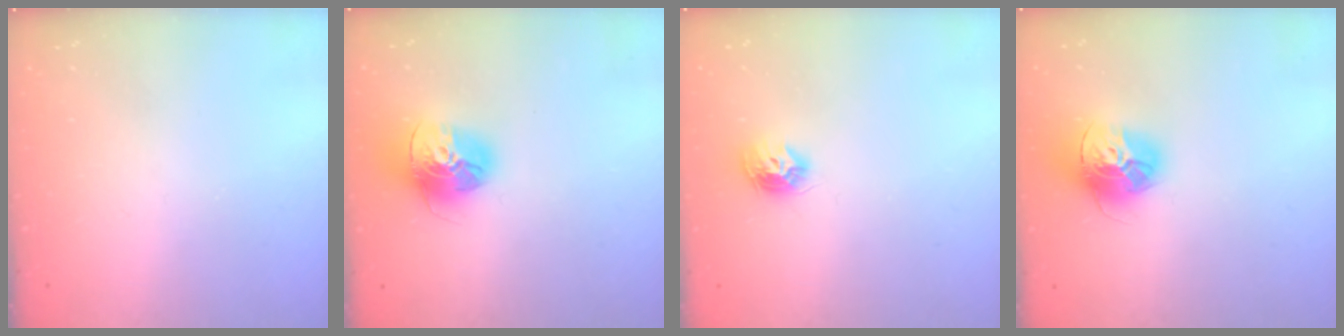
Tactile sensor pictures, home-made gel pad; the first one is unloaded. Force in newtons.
{"total": 16.4, "press": 16.3, "slide": 1.8}
{"total": 8.3, "press": 8.3, "slide": 0.2}
{"total": 14.7, "press": 14.6, "slide": 1.4}